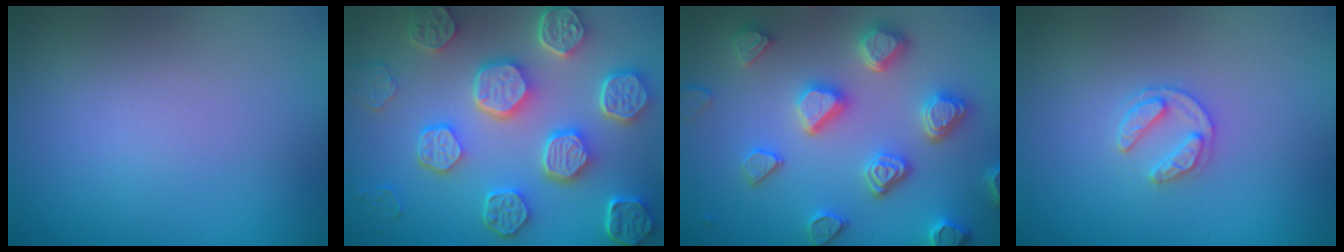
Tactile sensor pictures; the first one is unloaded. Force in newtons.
{"total": 8.6, "press": 6.6, "slide": 5.5}
{"total": 5.1, "press": 4.9, "slide": 1.7}
{"total": 1.8, "press": 1.8, "slide": 0.3}